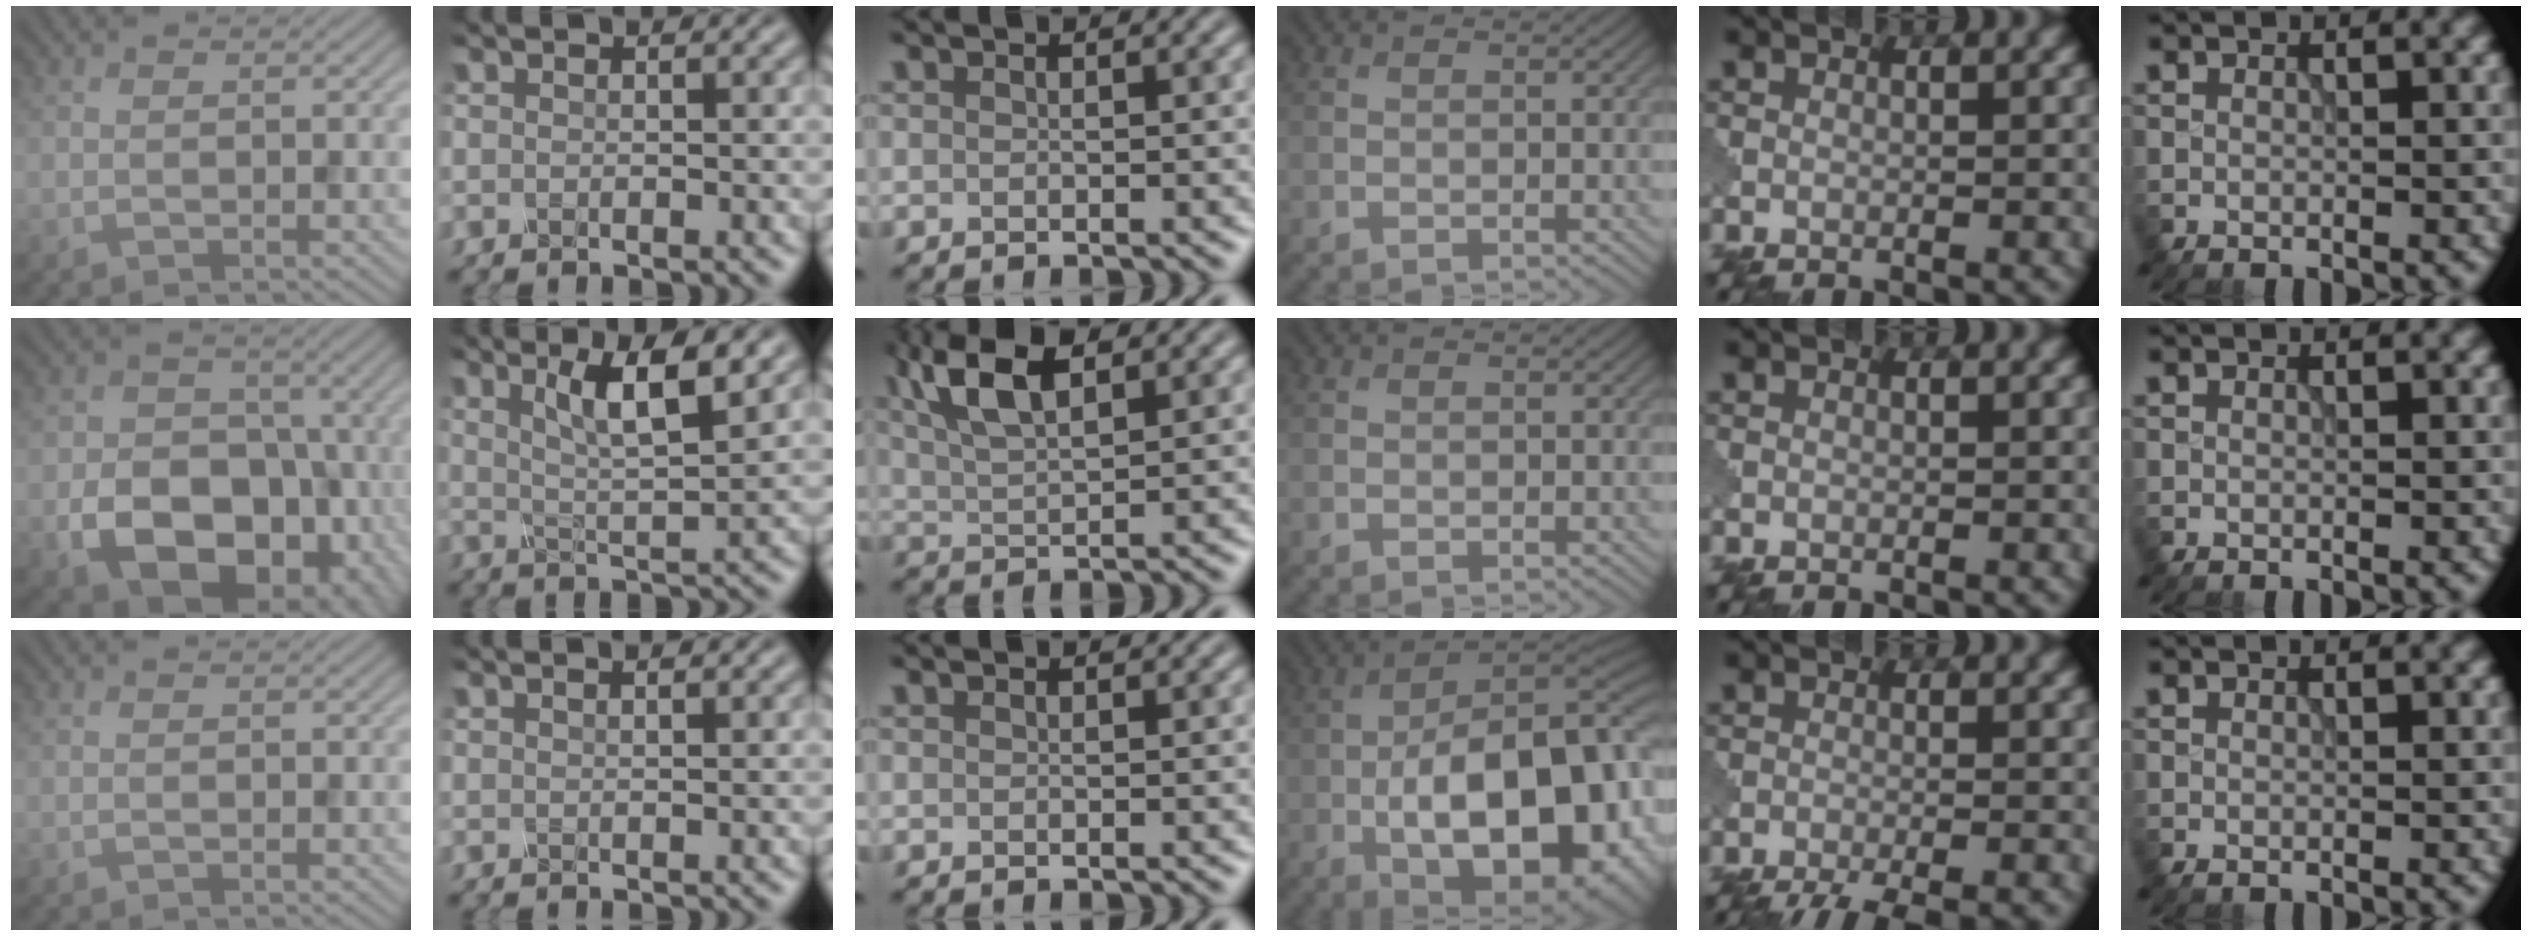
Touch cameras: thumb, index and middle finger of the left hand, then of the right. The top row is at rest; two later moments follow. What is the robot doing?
{"motion": "shake", "object": "sieve"}